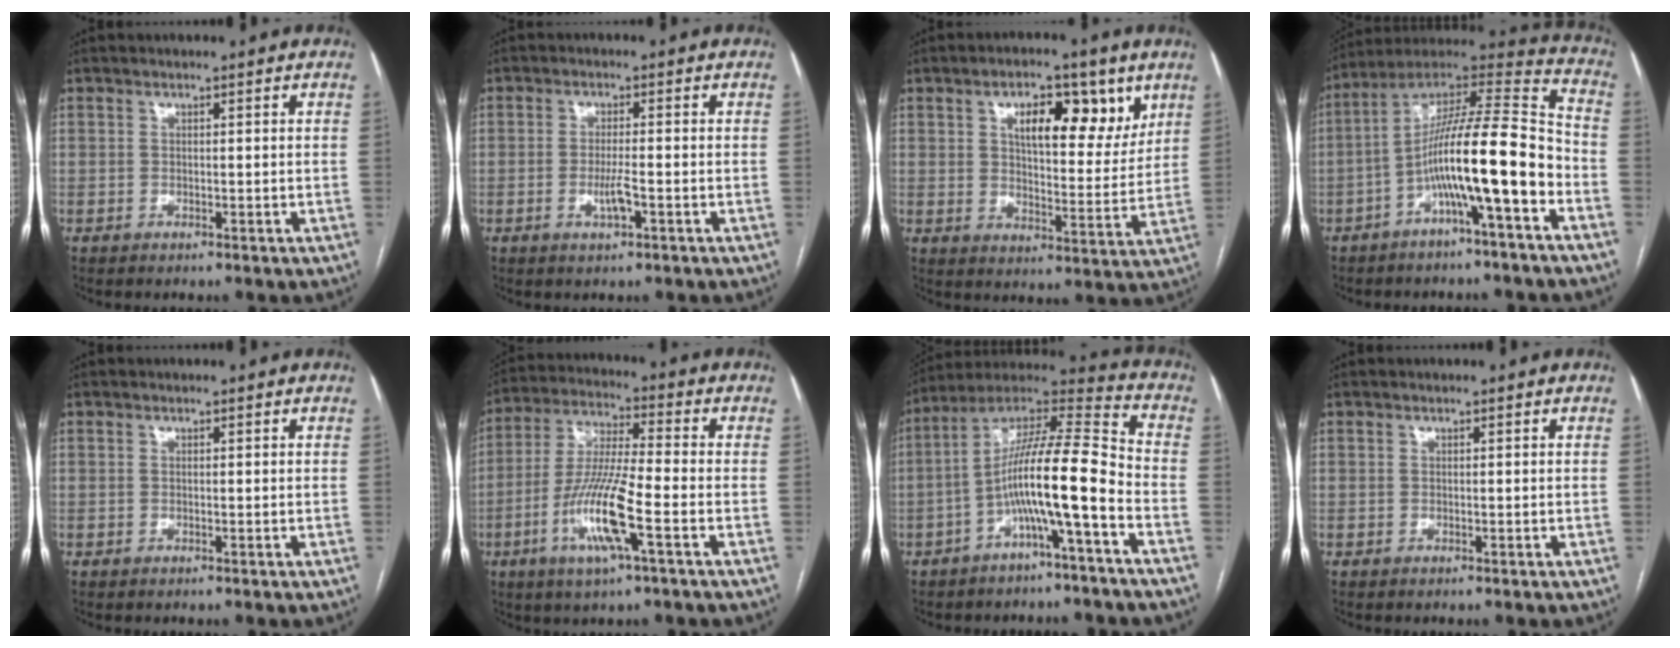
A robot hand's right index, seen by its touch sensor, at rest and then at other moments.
{"total": 3.1, "force": [-1.1, 0.4, 2.9], "torque": [-0.058, -0.003, -0.019]}
{"total": 11.4, "force": [5.6, 4.8, 8.8], "torque": [-0.122, 0.007, 0.086]}
{"total": 16.5, "force": [-5.6, 1.0, 15.4], "torque": [-0.261, 0.024, -0.095]}
{"total": 0.0}
{"total": 12.5, "force": [-4.5, 0.9, 11.7], "torque": [-0.238, -0.010, -0.087]}
{"total": 13.9, "force": [-4.6, 0.3, 13.1], "torque": [-0.229, 0.027, -0.086]}
{"total": 0.0}